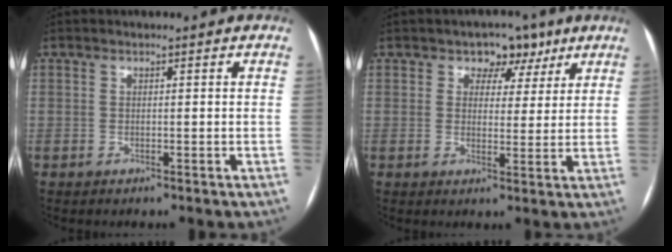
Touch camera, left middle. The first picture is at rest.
{"total": 5.0, "force": [2.9, 3.7, 1.8], "torque": [-0.010, 0.010, 0.040]}